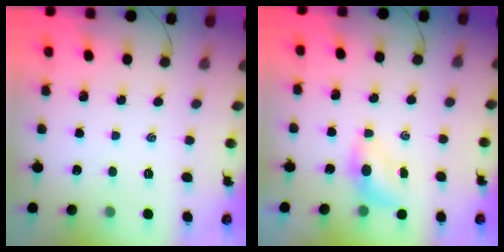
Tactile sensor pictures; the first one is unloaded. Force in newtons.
{"total": 4.3, "press": 4.1, "slide": 1.0}